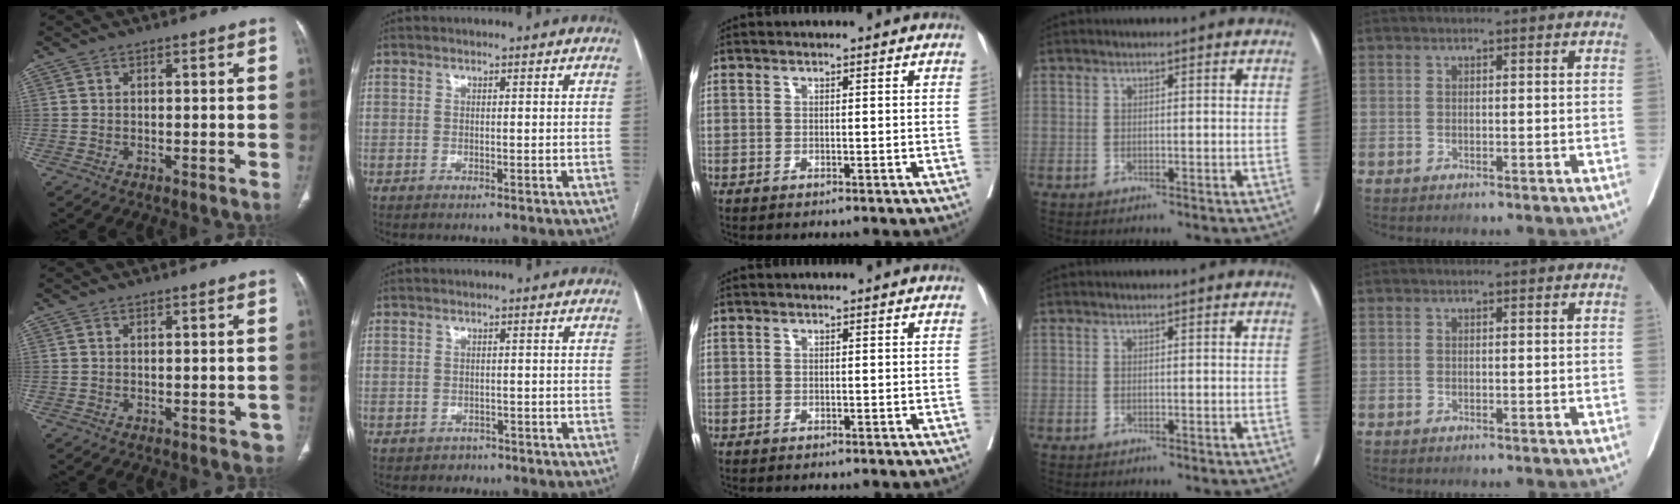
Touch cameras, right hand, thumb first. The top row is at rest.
{"thumb": {"total": 2.0, "force": [-0.5, 1.3, 1.4], "torque": [-0.004, 0.005, -0.002]}, "index": {"total": 1.8, "force": [-1.1, 1.4, 0.0], "torque": [-0.006, 0.005, -0.015]}}